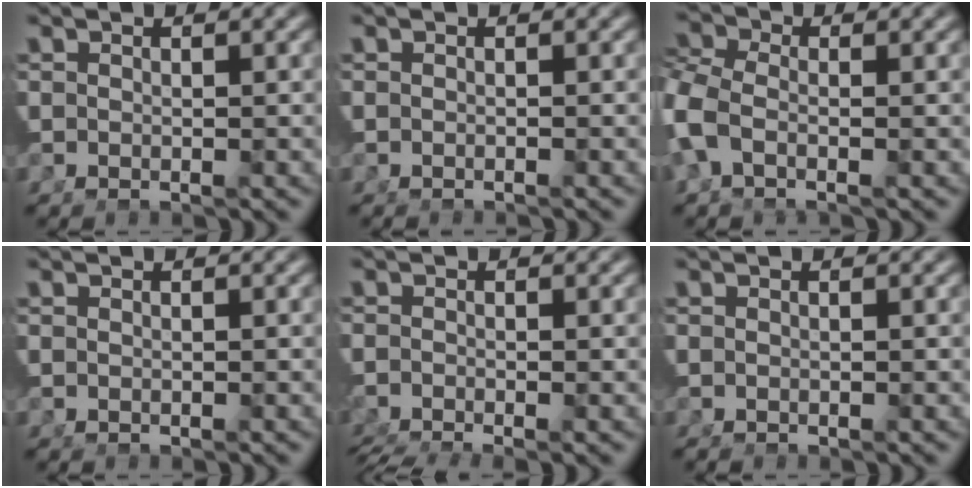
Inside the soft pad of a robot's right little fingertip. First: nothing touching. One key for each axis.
{"total": 0.7, "fx": -0.6, "fy": 0.2, "fz": 0.0, "tx": -0.007, "ty": -0.002, "tz": -0.010}
{"total": 4.0, "fx": -0.7, "fy": 2.6, "fz": 2.9, "tx": -0.084, "ty": -0.012, "tz": -0.009}
{"total": 0.5, "fx": -0.2, "fy": 0.5, "fz": 0.1, "tx": -0.007, "ty": -0.002, "tz": -0.004}
{"total": 4.3, "fx": -3.3, "fy": 2.0, "fz": 1.8, "tx": -0.036, "ty": -0.018, "tz": -0.047}
{"total": 0.7, "fx": -0.5, "fy": 0.5, "fz": 0.1, "tx": -0.010, "ty": -0.004, "tz": -0.008}